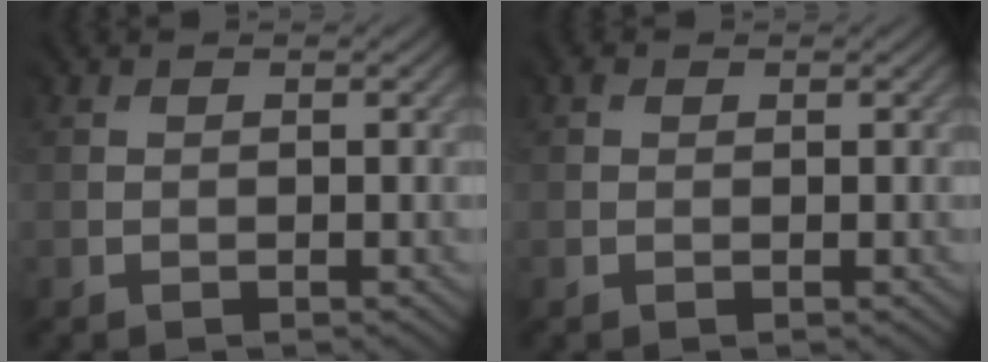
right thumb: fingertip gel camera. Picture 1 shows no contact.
{"total": 1.0, "force": [0.5, 0.8, 0.3], "torque": [-0.004, -0.002, 0.004]}